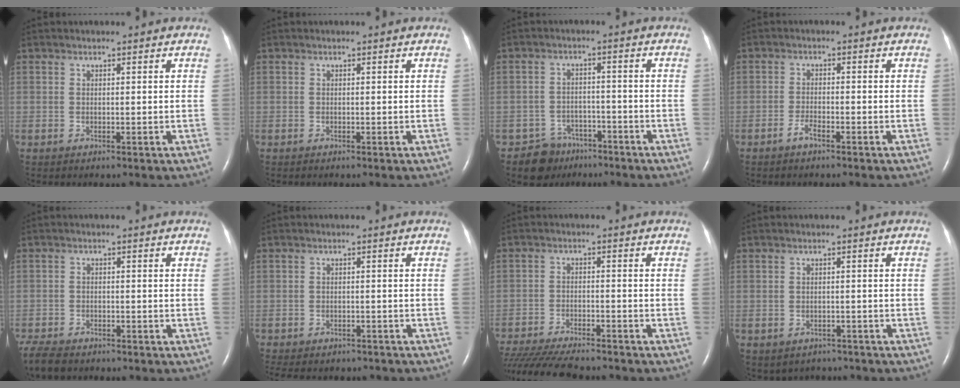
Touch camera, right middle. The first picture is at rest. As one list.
[{"total": 0.0}, {"total": 5.2, "force": [-3.7, 3.6, -0.3], "torque": [0.008, 0.010, -0.057]}, {"total": 1.9, "force": [-1.4, 0.3, 1.2], "torque": [-0.028, 0.000, -0.029]}, {"total": 6.4, "force": [-5.4, 2.3, 2.5], "torque": [-0.045, -0.013, -0.091]}, {"total": 11.4, "force": [-9.8, 4.5, 3.8], "torque": [-0.079, -0.003, -0.118]}, {"total": 15.1, "force": [-13.5, 1.9, 6.5], "torque": [-0.126, -0.032, -0.209]}, {"total": 5.3, "force": [-4.3, 3.0, 0.4], "torque": [-0.002, 0.010, -0.052]}]